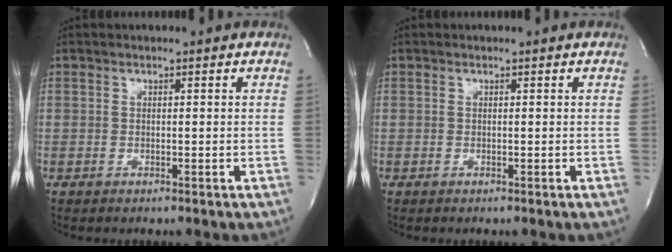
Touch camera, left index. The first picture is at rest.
{"total": 0.0}